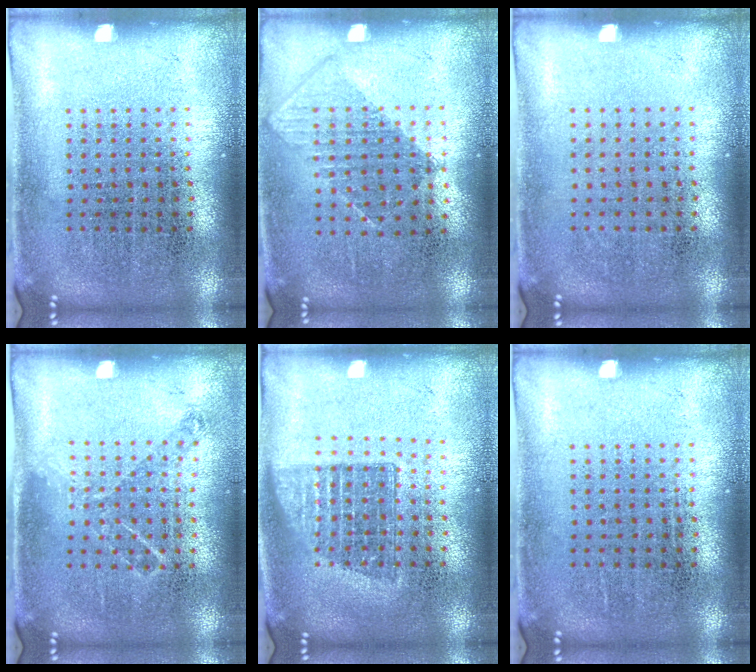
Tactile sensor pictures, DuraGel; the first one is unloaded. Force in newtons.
{"total": 0.8, "press": 0.7, "slide": 0.4}
{"total": 0.0}
{"total": 0.8, "press": 0.8, "slide": 0.2}
{"total": 1.4, "press": 1.2, "slide": 0.8}
{"total": 0.0}